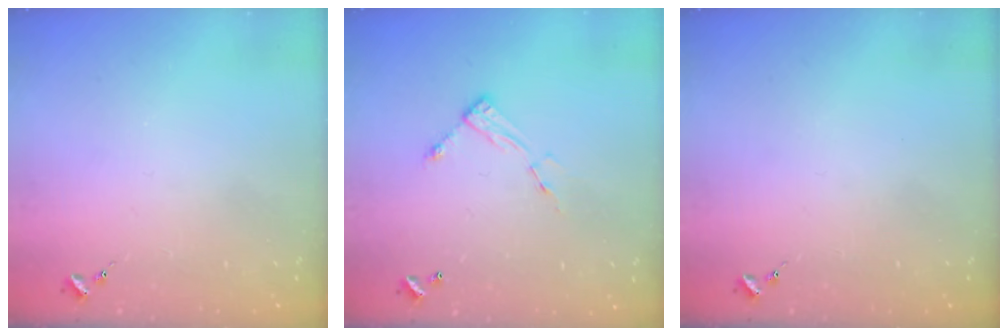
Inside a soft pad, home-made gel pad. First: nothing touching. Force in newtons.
{"total": 7.5, "press": 7.5, "slide": 0.3}
{"total": 0.0}